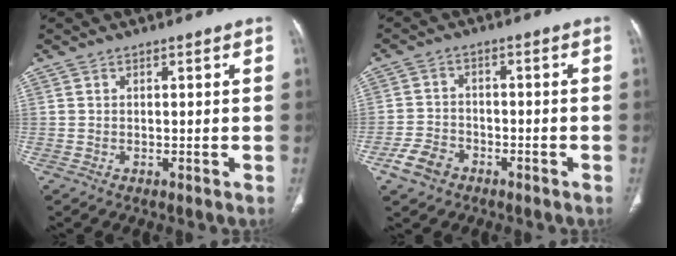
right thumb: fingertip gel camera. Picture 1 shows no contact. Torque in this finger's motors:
{"motor_torque": [2.73, 2.28, 0.03, -0.42, 0.03]}